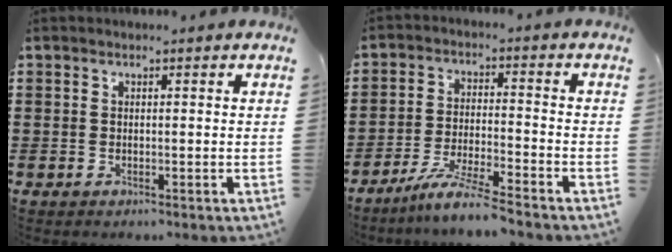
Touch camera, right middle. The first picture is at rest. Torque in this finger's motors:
{"motor_torque": [1.31, -0.83, 0.12, 0.12]}